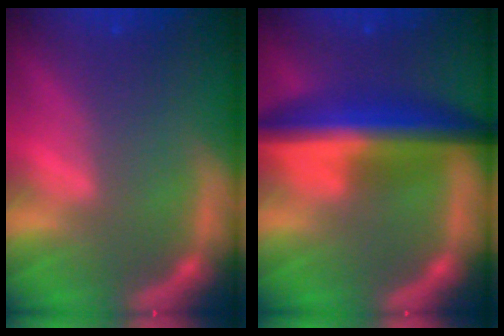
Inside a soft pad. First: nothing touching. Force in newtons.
{"total": 8.5}